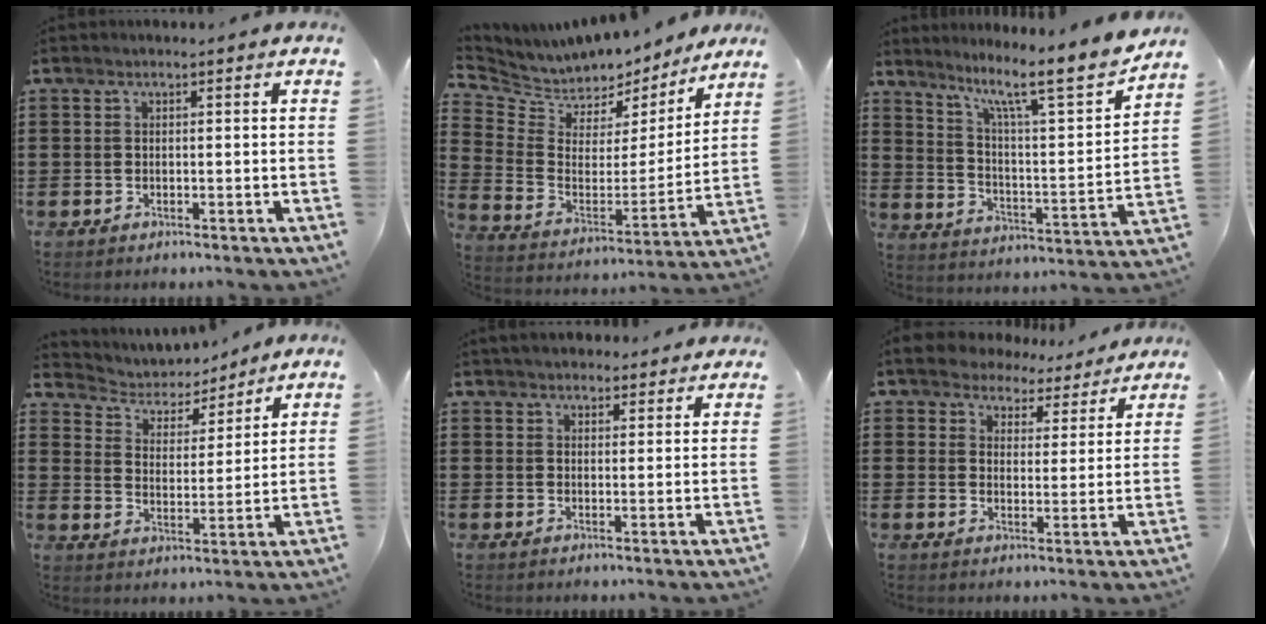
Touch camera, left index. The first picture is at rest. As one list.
[{"total": 6.2, "force": [5.9, 1.9, -0.1], "torque": [-0.041, -0.057, 0.098]}, {"total": 9.7, "force": [7.8, 0.7, 5.7], "torque": [-0.120, -0.059, 0.116]}, {"total": 4.2, "force": [3.9, 1.5, 0.3], "torque": [-0.034, -0.025, 0.063]}, {"total": 2.9, "force": [2.8, 0.7, 0.3], "torque": [-0.012, -0.001, 0.052]}, {"total": 5.5, "force": [5.2, 1.9, 0.1], "torque": [-0.021, -0.024, 0.093]}]